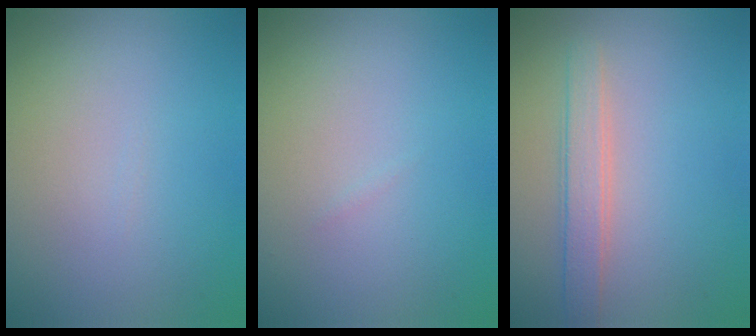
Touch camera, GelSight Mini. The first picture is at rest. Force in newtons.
{"total": 0.0}
{"total": 2.4, "press": 2.4, "slide": 0.2}